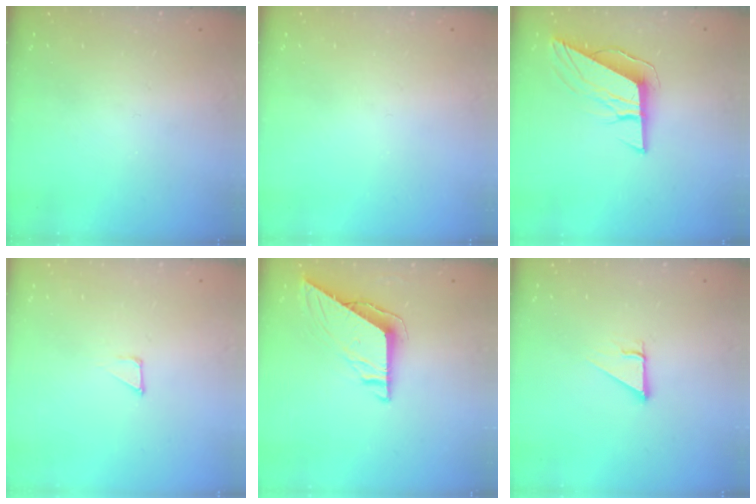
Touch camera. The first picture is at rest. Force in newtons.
{"total": 0.0}
{"total": 10.0, "press": 9.7, "slide": 2.5}
{"total": 1.2, "press": 1.2, "slide": 0.0}
{"total": 7.7, "press": 7.6, "slide": 0.6}
{"total": 3.0, "press": 3.0, "slide": 0.1}